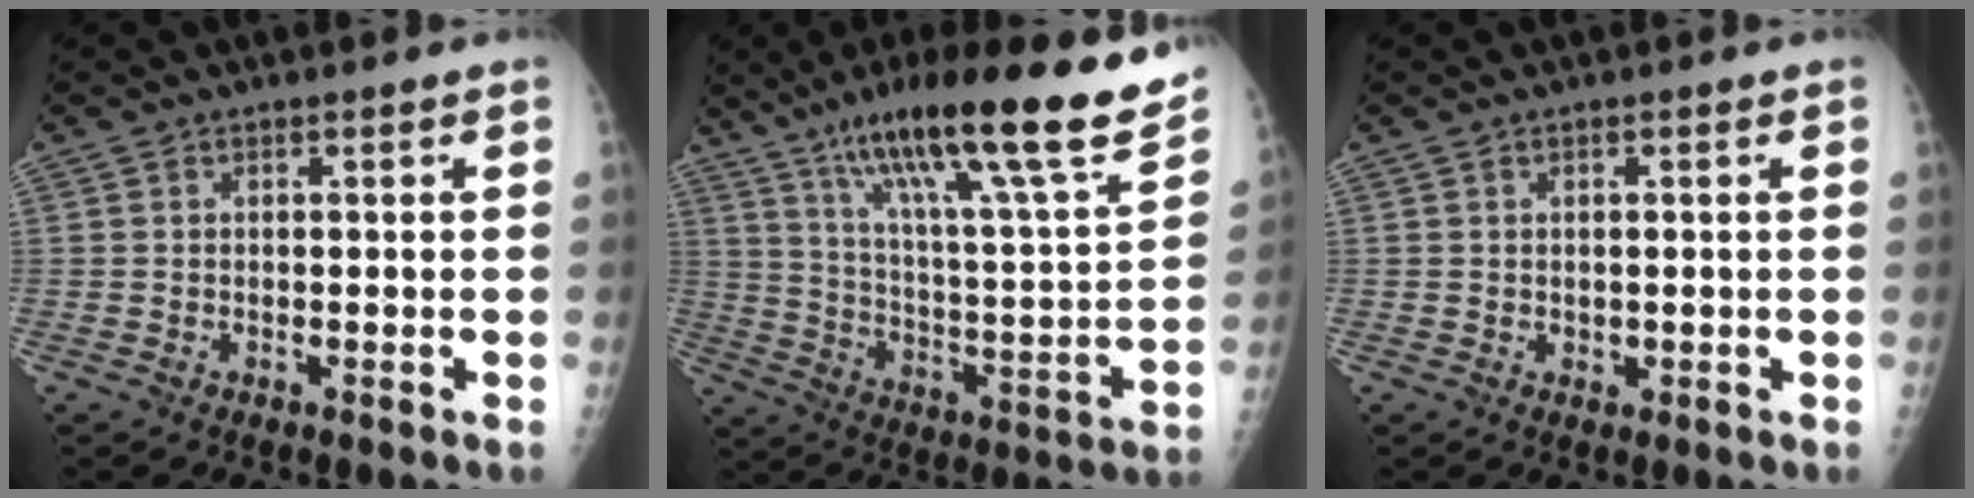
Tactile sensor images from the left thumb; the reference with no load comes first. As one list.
[{"total": 26.0, "force": [18.1, 2.9, 18.4], "torque": [-0.271, -0.060, 0.294]}, {"total": 1.2, "force": [0.2, 0.9, 0.7], "torque": [-0.008, -0.002, 0.007]}]